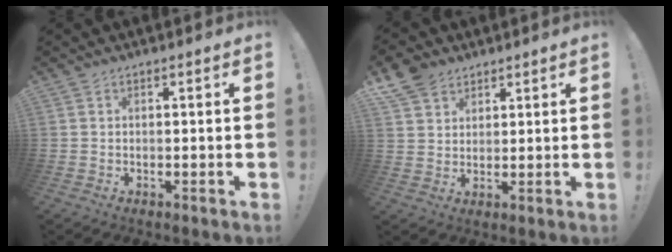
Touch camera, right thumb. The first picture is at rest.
{"total": 7.4, "force": [4.9, 5.1, 2.0], "torque": [-0.040, -0.026, 0.099]}